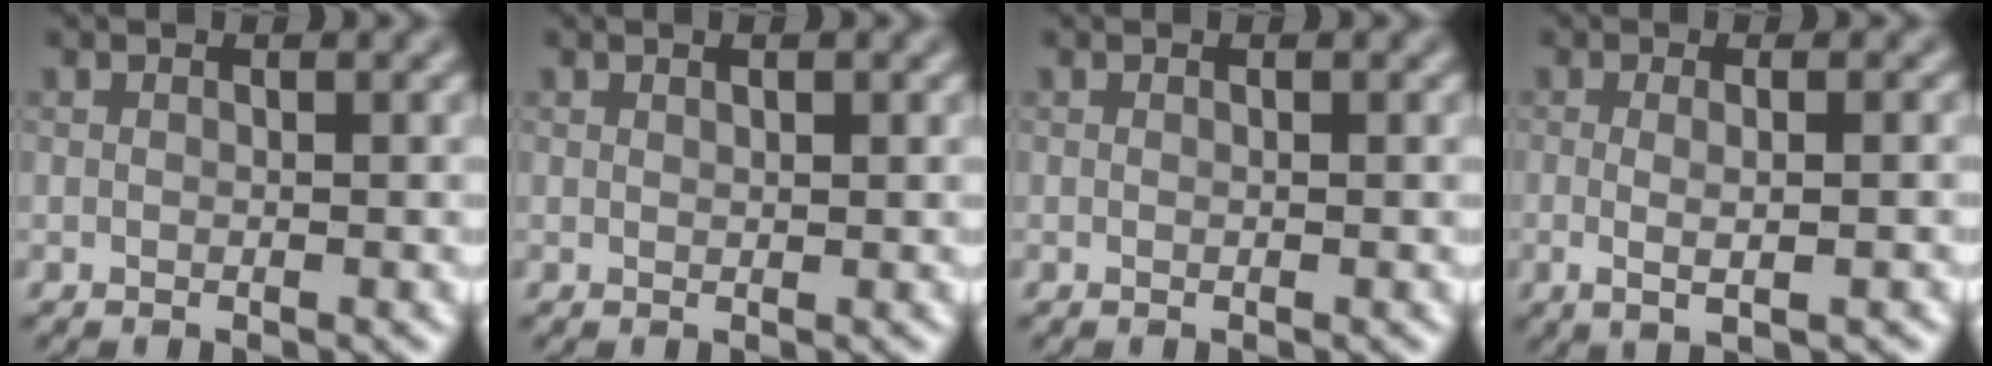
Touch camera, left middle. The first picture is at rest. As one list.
[{"total": 0.0}, {"total": 0.0}, {"total": 2.3, "force": [-0.7, 0.5, 2.1], "torque": [-0.039, -0.002, -0.009]}]